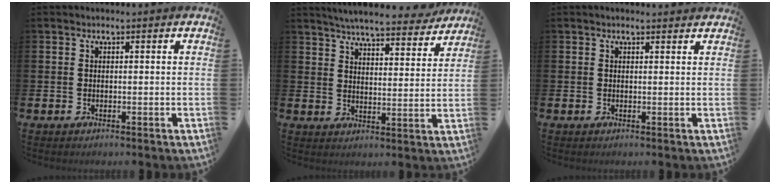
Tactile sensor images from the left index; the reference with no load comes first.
{"total": 6.3, "force": [6.0, 0.7, 1.8], "torque": [-0.048, -0.038, 0.103]}
{"total": 0.6, "force": [0.5, 0.0, 0.3], "torque": [-0.008, 0.002, 0.010]}